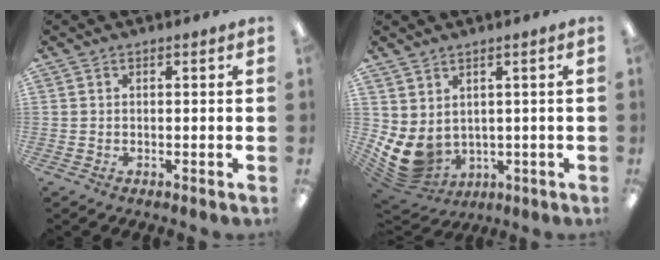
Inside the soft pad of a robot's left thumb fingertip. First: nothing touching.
{"total": 7.9, "force": [0.0, 6.1, 5.0], "torque": [-0.121, -0.020, 0.008]}